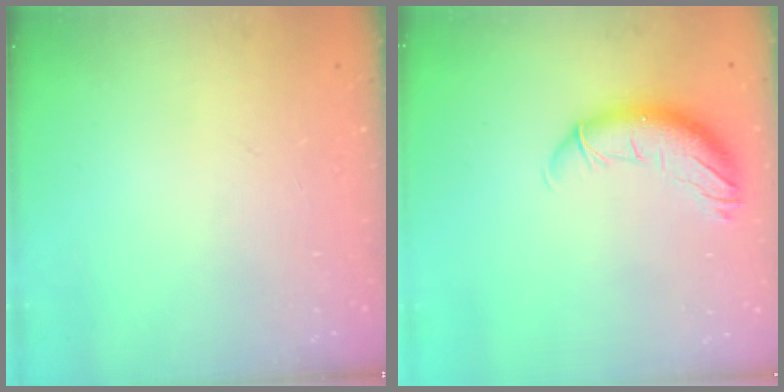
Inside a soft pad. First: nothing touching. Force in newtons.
{"total": 11.2, "press": 11.1, "slide": 1.7}